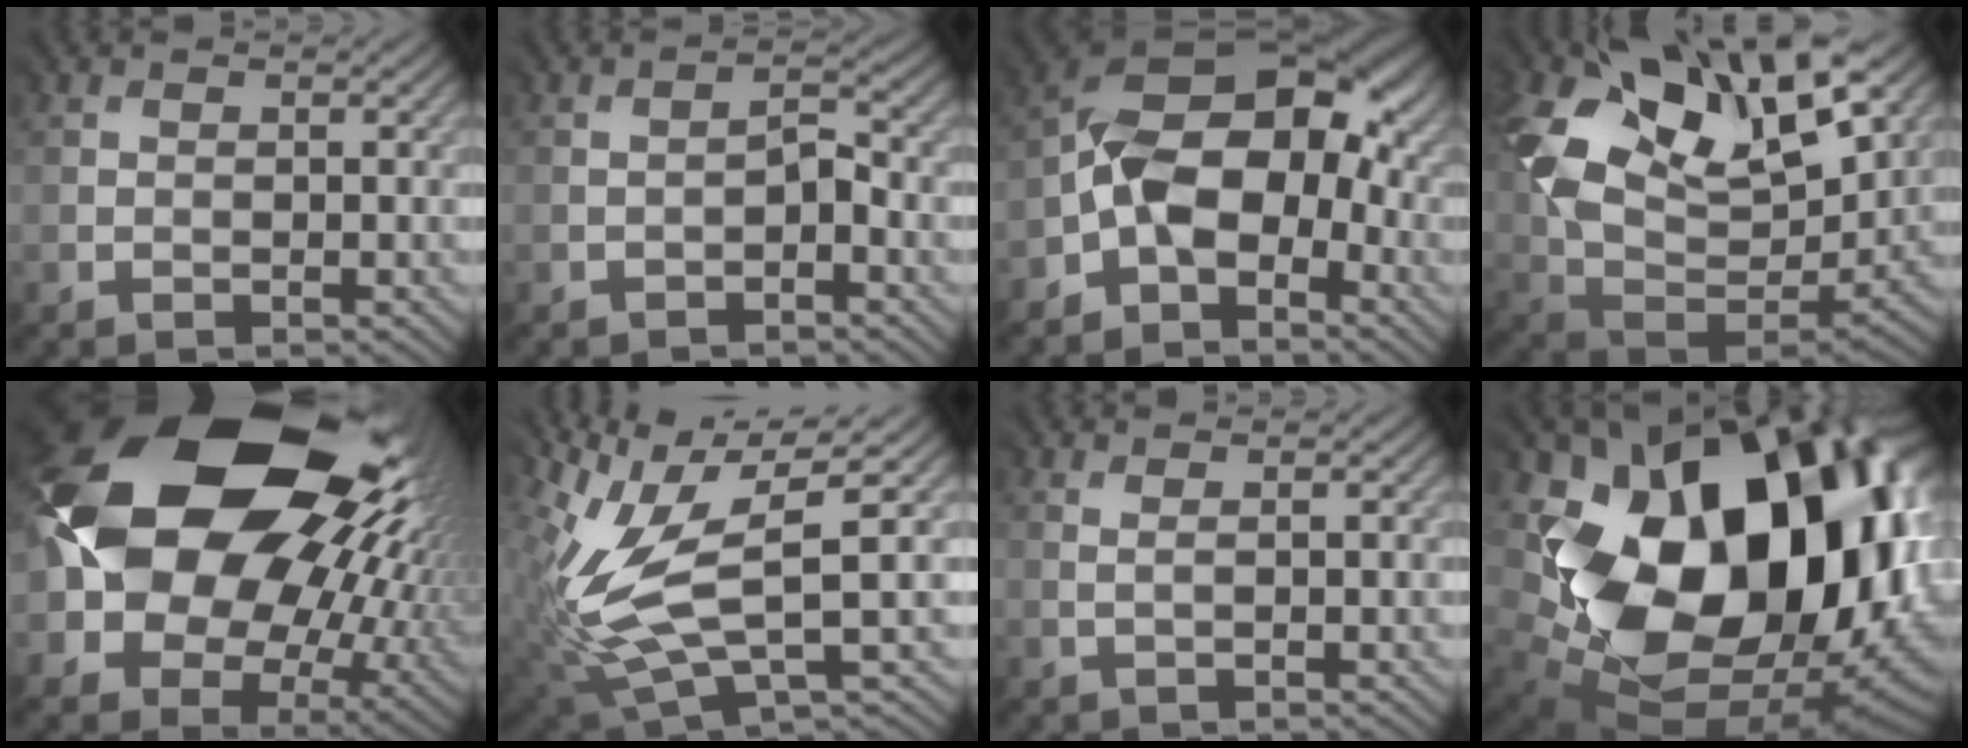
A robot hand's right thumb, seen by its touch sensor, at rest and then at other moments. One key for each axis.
{"total": 1.3, "fx": -1.2, "fy": -0.1, "fz": 0.7, "tx": -0.013, "ty": 0.006, "tz": -0.020}
{"total": 10.4, "fx": -2.6, "fy": 6.2, "fz": 7.9, "tx": -0.142, "ty": 0.009, "tz": -0.063}
{"total": 16.2, "fx": 6.7, "fy": 9.4, "fz": 11.3, "tx": -0.250, "ty": 0.002, "tz": 0.138}
{"total": 20.3, "fx": 5.5, "fy": 14.7, "fz": 12.9, "tx": -0.270, "ty": -0.007, "tz": 0.119}
{"total": 9.7, "fx": 1.4, "fy": 3.4, "fz": 9.0, "tx": -0.214, "ty": -0.010, "tz": 0.035}
{"total": 0.9, "fx": 0.4, "fy": -0.9, "fz": 0.1, "tx": -0.008, "ty": 0.003, "tz": 0.009}
{"total": 20.0, "fx": 2.0, "fy": 14.0, "fz": 14.1, "tx": -0.311, "ty": -0.045, "tz": 0.082}